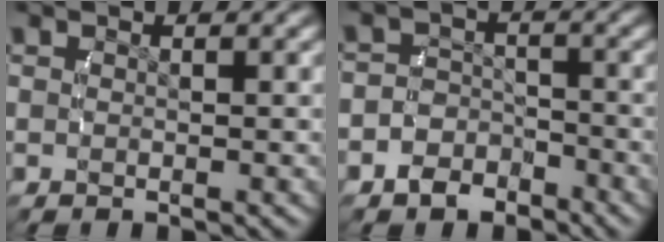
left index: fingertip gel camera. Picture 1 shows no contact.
{"total": 5.1, "force": [-2.8, 4.1, 1.0], "torque": [-0.031, -0.013, -0.053]}